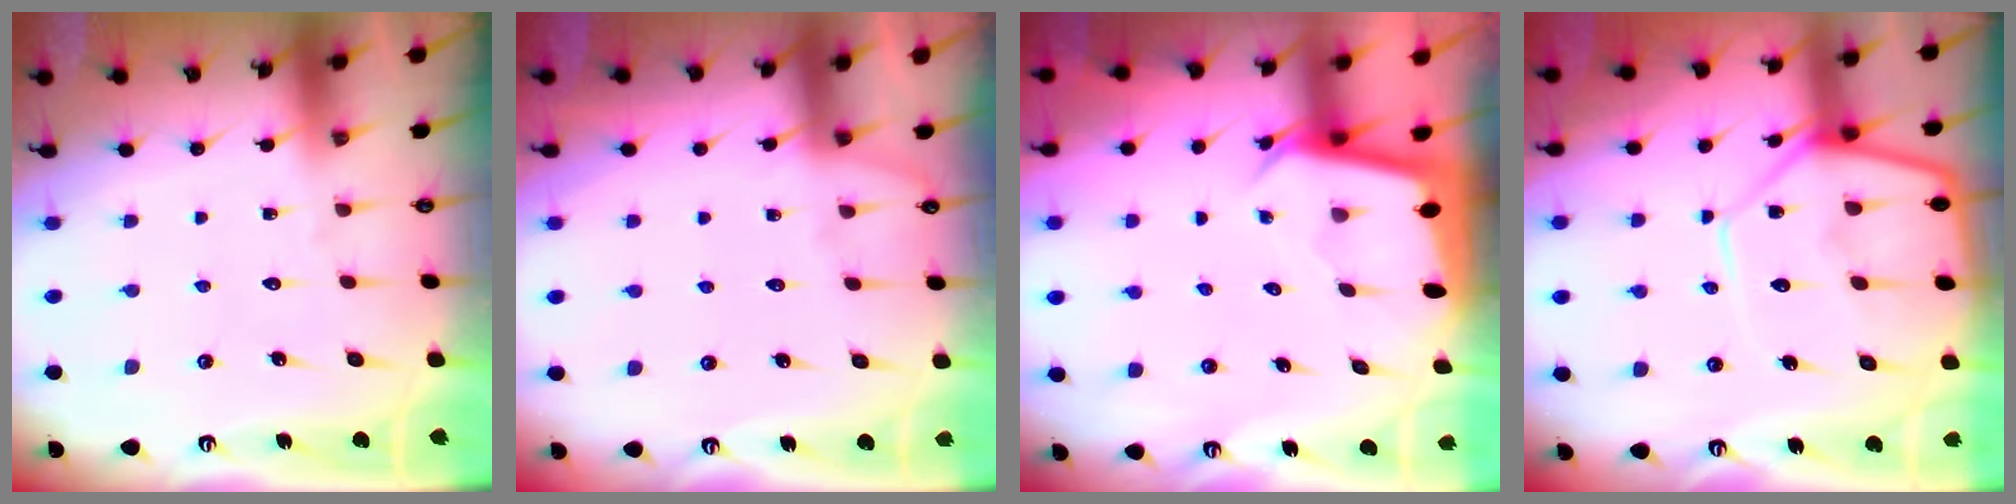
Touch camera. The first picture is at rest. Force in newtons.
{"total": 2.4, "press": 2.4, "slide": 0.4}
{"total": 2.7, "press": 2.7, "slide": 0.0}
{"total": 12.6, "press": 12.5, "slide": 1.1}